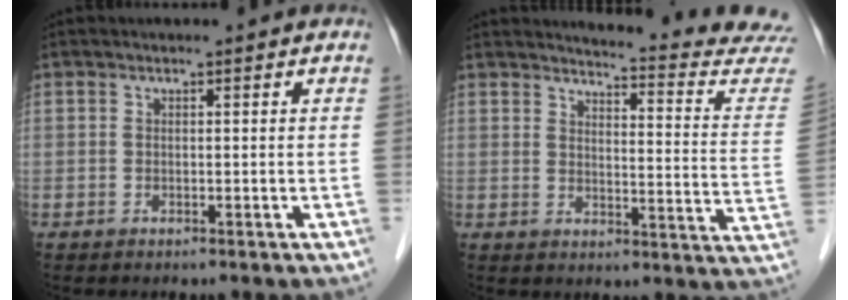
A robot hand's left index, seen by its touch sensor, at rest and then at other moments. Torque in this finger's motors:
{"motor_torque": [-0.64, -1.34, 0.10, 0.01]}